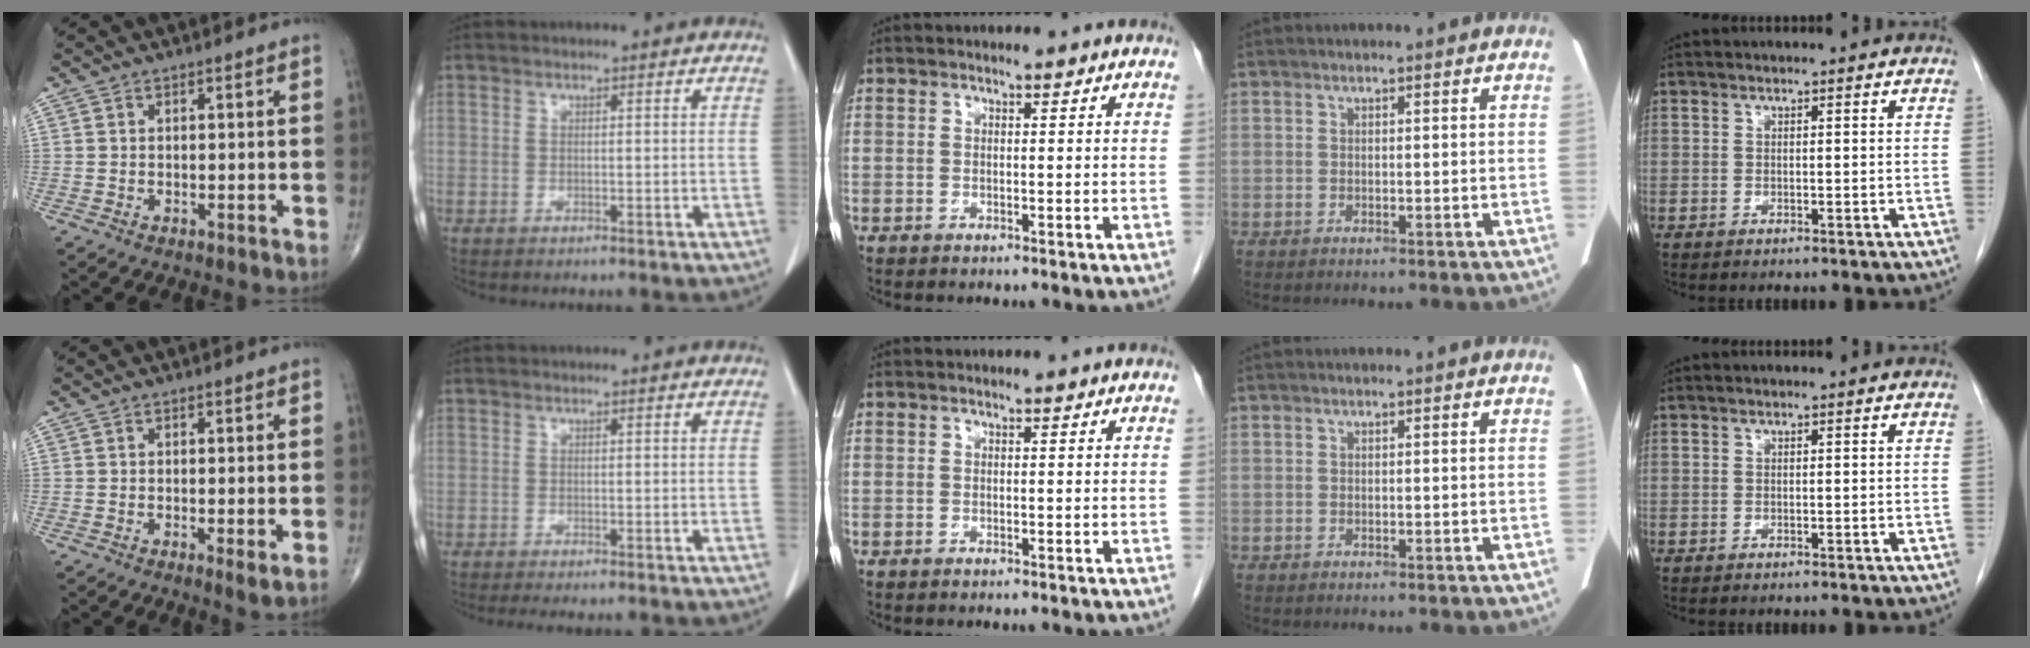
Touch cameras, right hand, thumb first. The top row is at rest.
{"thumb": {"total": 1.9, "force": [-0.3, 0.4, 1.9], "torque": [-0.034, -0.010, -0.010]}, "index": {"total": 2.0, "force": [-1.5, 0.1, 1.2], "torque": [-0.017, -0.004, -0.022]}}